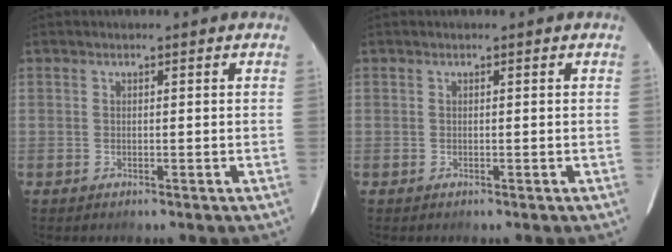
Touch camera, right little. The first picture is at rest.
{"total": 0.0}